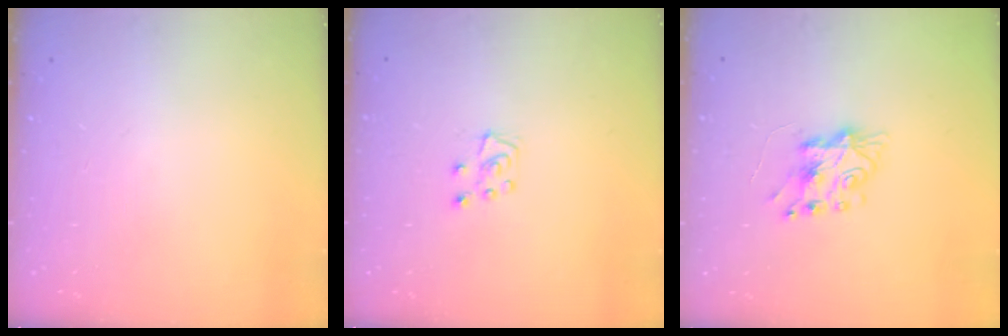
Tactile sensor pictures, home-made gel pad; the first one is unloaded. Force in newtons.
{"total": 6.4, "press": 6.3, "slide": 0.5}
{"total": 7.9, "press": 7.8, "slide": 1.0}